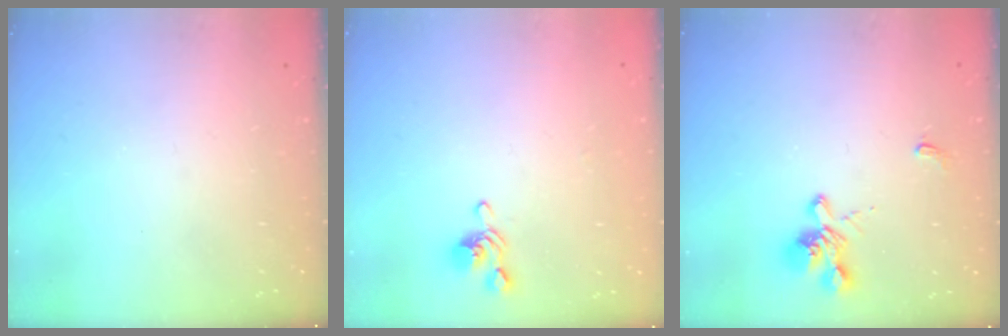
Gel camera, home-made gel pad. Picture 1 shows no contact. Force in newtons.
{"total": 1.3, "press": 1.1, "slide": 0.8}
{"total": 1.5, "press": 1.0, "slide": 1.2}